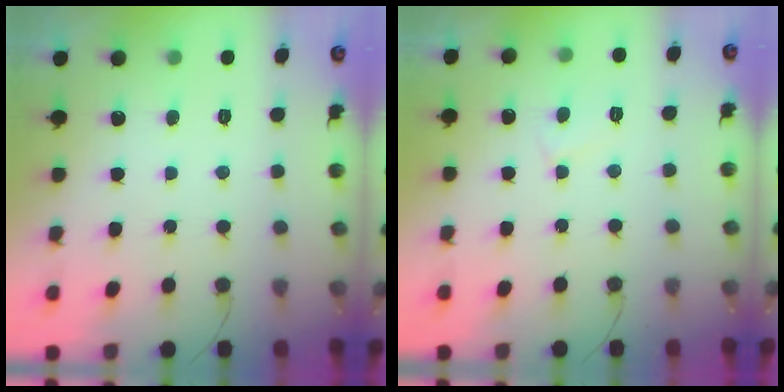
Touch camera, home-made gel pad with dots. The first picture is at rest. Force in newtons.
{"total": 2.9, "press": 2.9, "slide": 0.3}